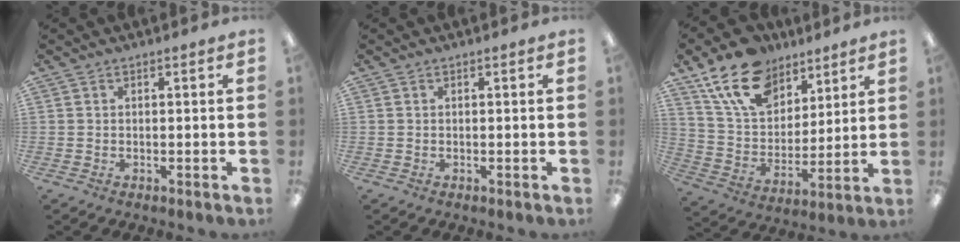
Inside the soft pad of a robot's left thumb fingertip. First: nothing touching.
{"total": 0.0}
{"total": 17.8, "force": [11.8, 10.6, 8.0], "torque": [-0.150, -0.052, 0.221]}